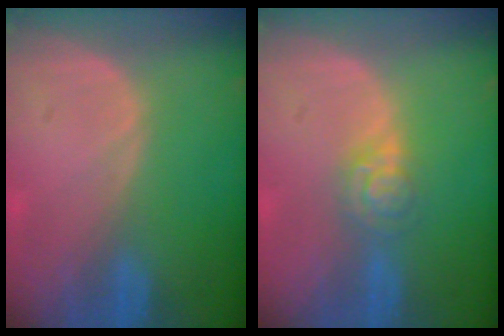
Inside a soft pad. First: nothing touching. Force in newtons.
{"total": 4.6, "press": 3.9, "slide": 2.6}